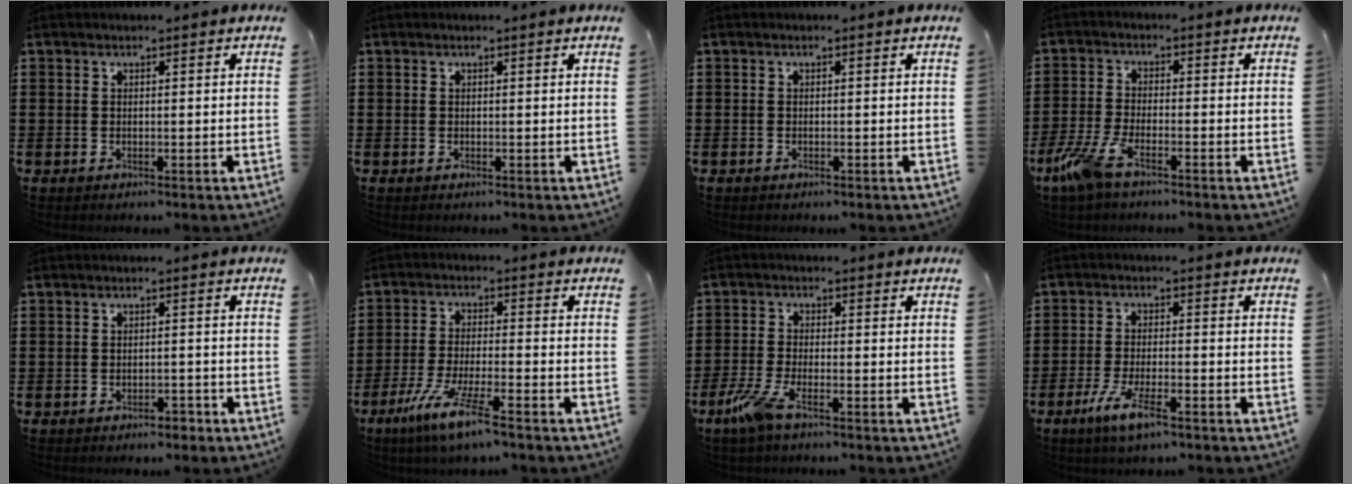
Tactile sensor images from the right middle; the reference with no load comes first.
{"total": 0.0}
{"total": 0.0}
{"total": 6.0, "force": [-3.8, 1.5, 4.5], "torque": [-0.120, -0.016, -0.078]}
{"total": 1.8, "force": [-1.7, 0.5, 0.2], "torque": [-0.010, -0.002, -0.037]}
{"total": 7.7, "force": [-5.4, 0.2, 5.4], "torque": [-0.117, -0.016, -0.104]}
{"total": 5.1, "force": [-2.9, 1.0, 4.0], "torque": [-0.099, -0.015, -0.058]}
{"total": 5.6, "force": [-3.3, 1.0, 4.4], "torque": [-0.096, -0.011, -0.063]}